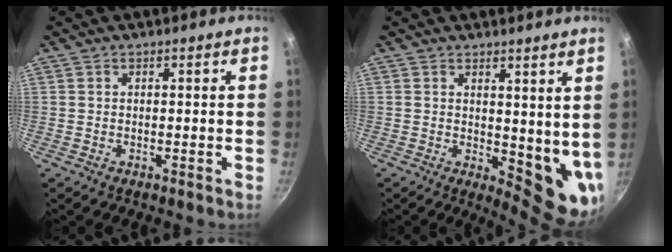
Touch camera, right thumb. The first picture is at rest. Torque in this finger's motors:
{"motor_torque": [-0.27, 1.15, 0.27, 0.09, 0.04]}